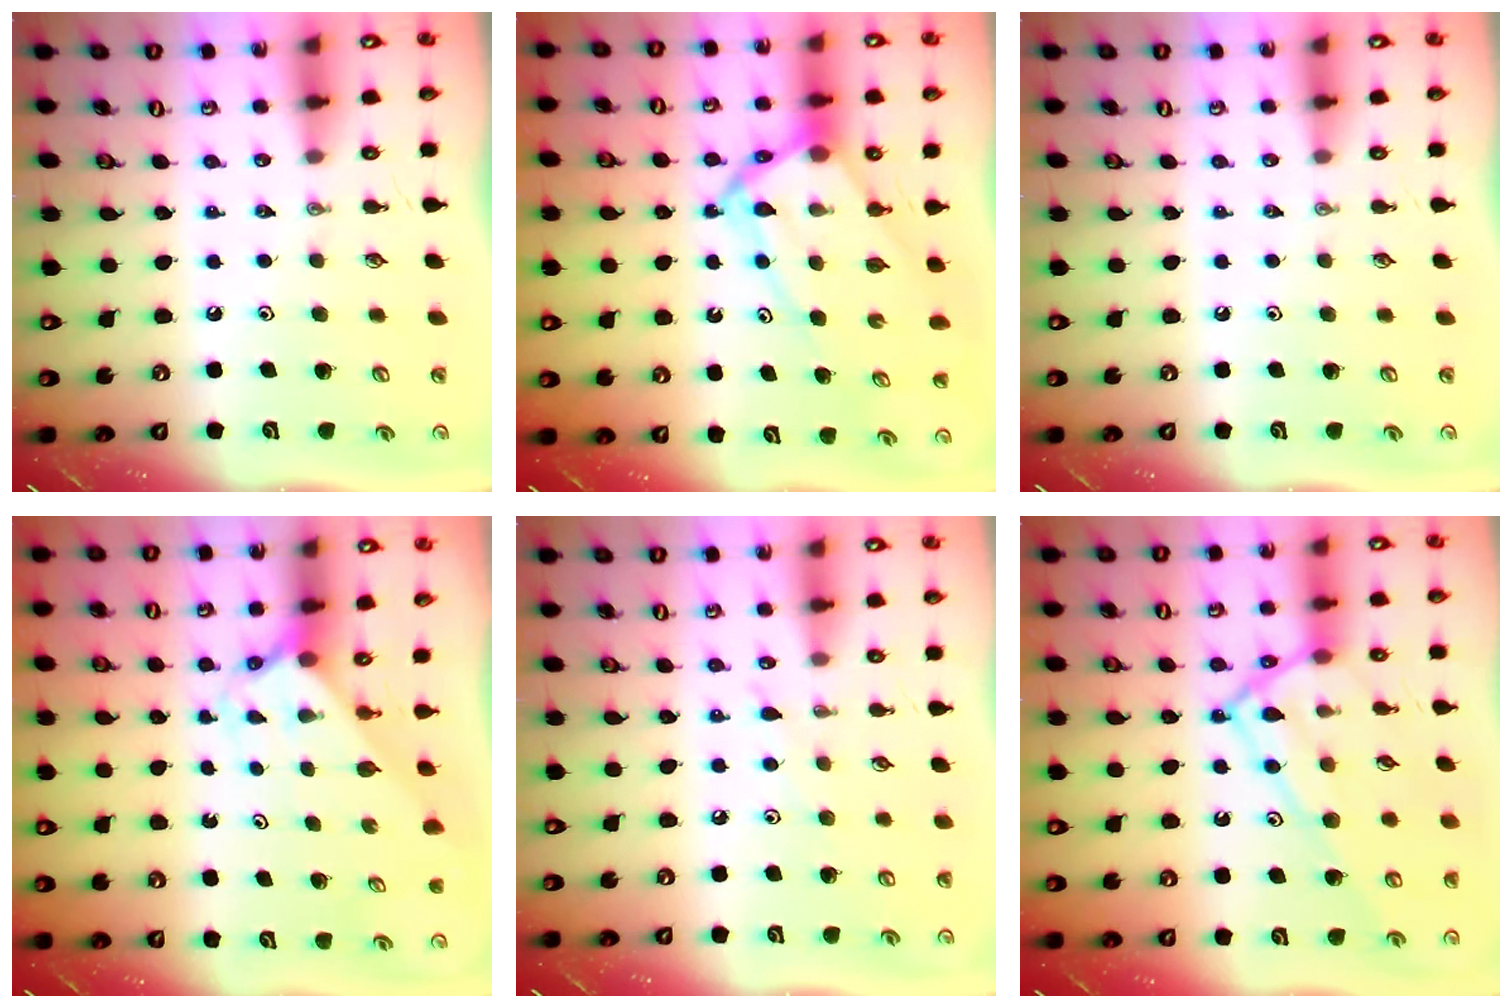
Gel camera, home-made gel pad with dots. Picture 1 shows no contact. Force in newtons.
{"total": 12.2, "press": 12.2, "slide": 1.0}
{"total": 0.0}
{"total": 2.1, "press": 2.1, "slide": 0.1}
{"total": 2.7, "press": 2.7, "slide": 0.5}
{"total": 16.1, "press": 16.1, "slide": 1.0}